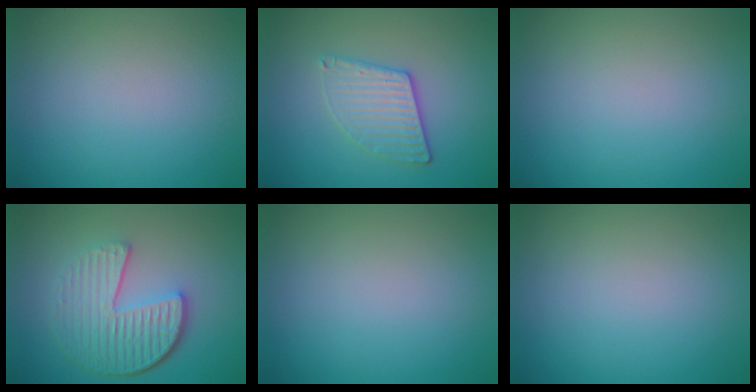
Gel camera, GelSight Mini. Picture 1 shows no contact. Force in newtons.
{"total": 3.4, "press": 2.9, "slide": 1.7}
{"total": 0.0}
{"total": 6.3, "press": 4.4, "slide": 4.4}
{"total": 0.0}
{"total": 0.0}